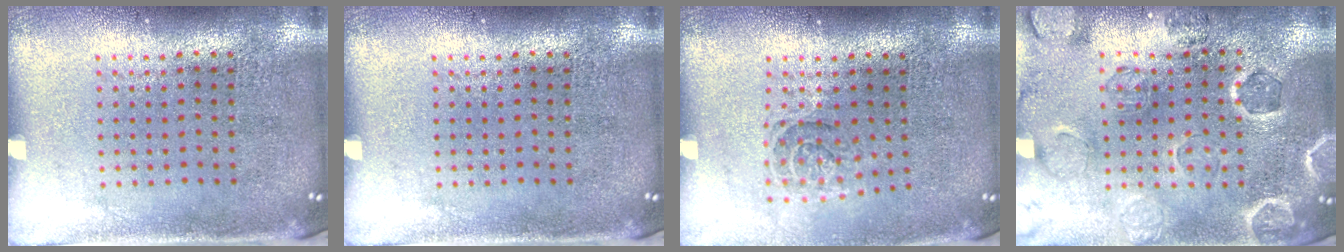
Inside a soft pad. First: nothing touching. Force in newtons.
{"total": 0.0}
{"total": 1.4, "press": 1.1, "slide": 0.8}
{"total": 0.7, "press": 0.7, "slide": 0.4}